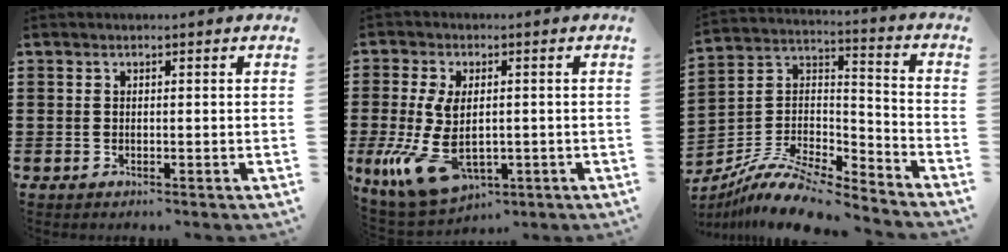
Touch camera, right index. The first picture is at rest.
{"total": 11.3, "force": [-1.5, 6.2, 9.3], "torque": [-0.206, -0.011, -0.023]}
{"total": 10.8, "force": [-9.2, 2.6, 5.1], "torque": [-0.105, 0.022, -0.186]}